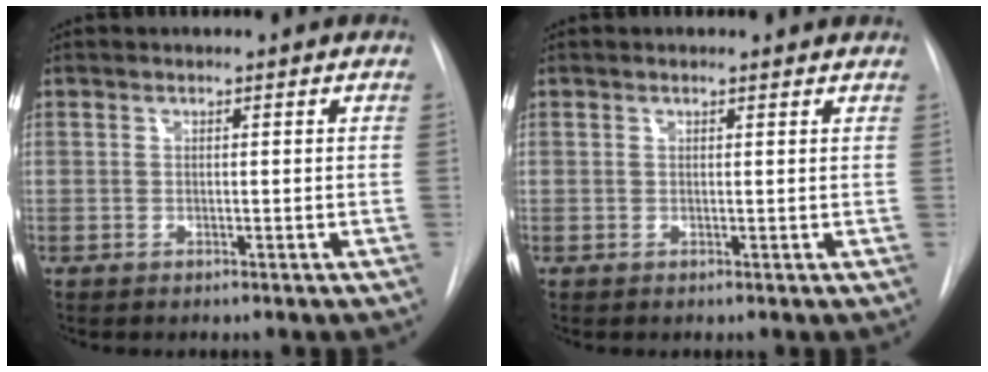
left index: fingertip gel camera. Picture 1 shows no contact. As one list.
[{"total": 1.1, "force": [1.1, 0.3, 0.1], "torque": [-0.011, 0.000, 0.003]}]